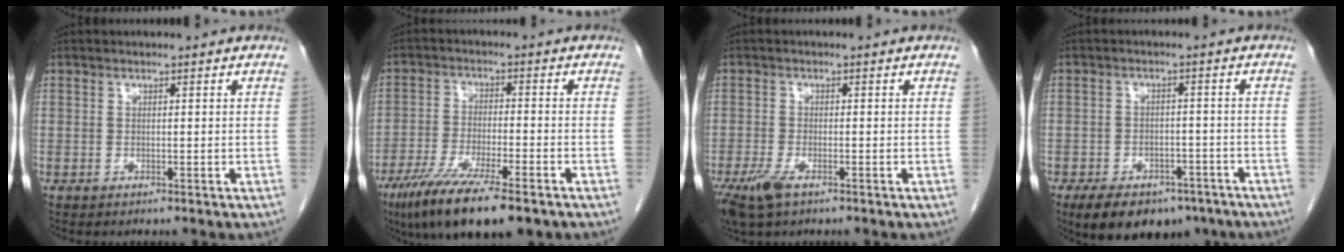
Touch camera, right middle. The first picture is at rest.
{"total": 13.7, "force": [-9.3, 2.4, 9.7], "torque": [-0.170, -0.034, -0.153]}
{"total": 4.7, "force": [-2.9, 1.5, 3.4], "torque": [-0.077, -0.012, -0.051]}
{"total": 12.0, "force": [-8.2, 6.5, 5.9], "torque": [-0.095, 0.004, -0.117]}